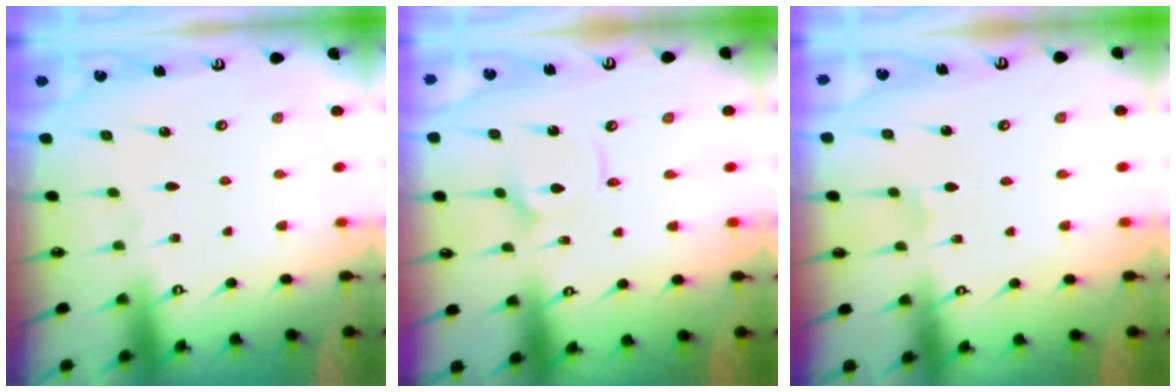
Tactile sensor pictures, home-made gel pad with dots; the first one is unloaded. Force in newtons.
{"total": 3.9, "press": 3.9, "slide": 0.4}
{"total": 1.6, "press": 1.6, "slide": 0.1}